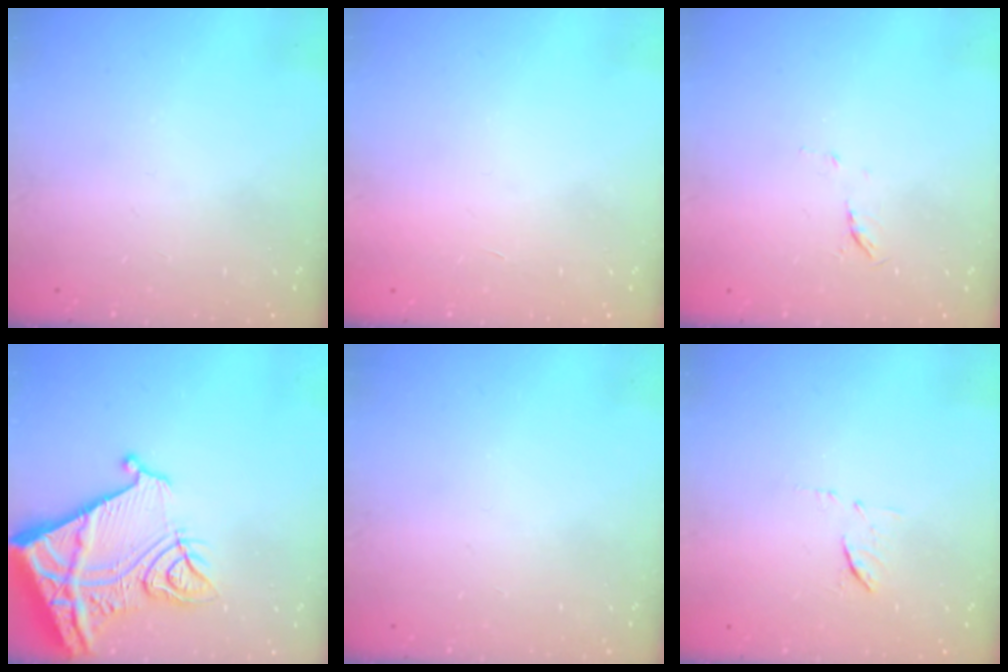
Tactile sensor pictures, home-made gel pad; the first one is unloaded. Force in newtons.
{"total": 1.7, "press": 1.7, "slide": 0.1}
{"total": 4.3, "press": 4.1, "slide": 1.3}
{"total": 18.7, "press": 18.6, "slide": 2.1}
{"total": 0.0}
{"total": 6.0, "press": 6.0, "slide": 0.6}